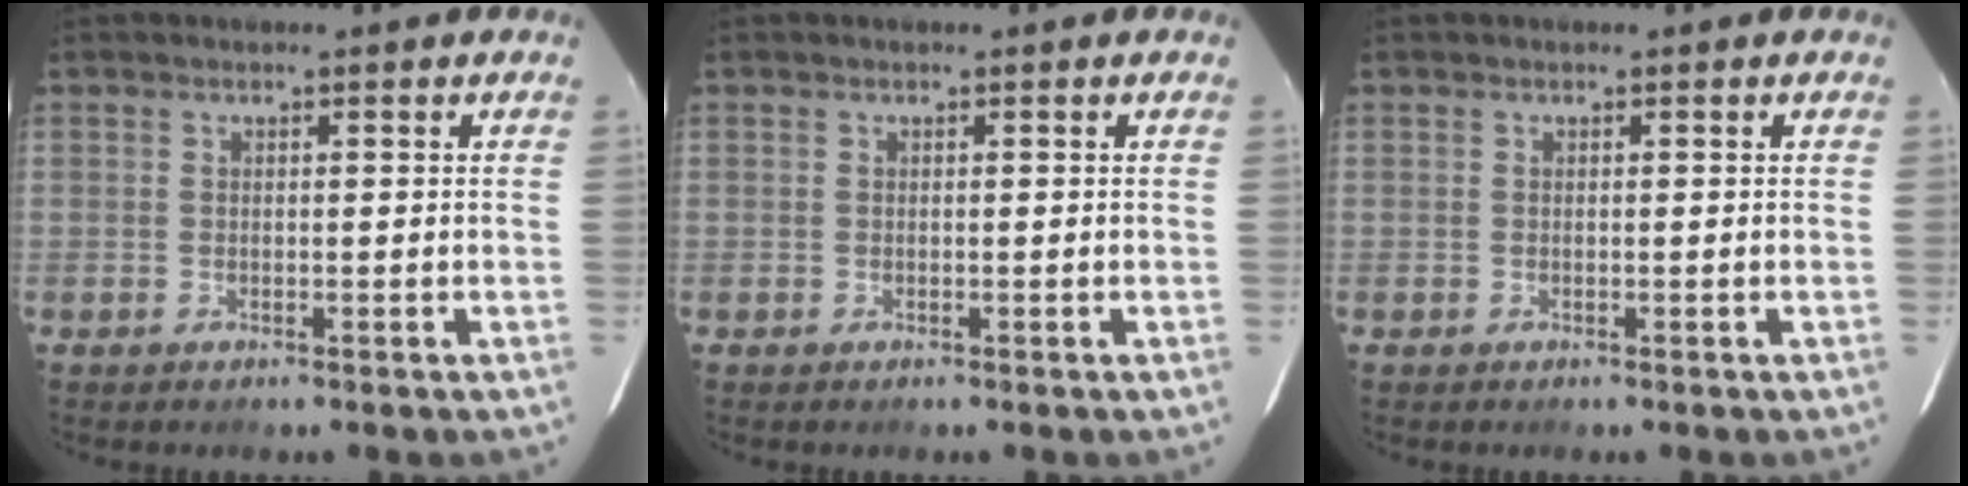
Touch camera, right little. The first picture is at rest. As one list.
[{"total": 0.0}, {"total": 0.0}]